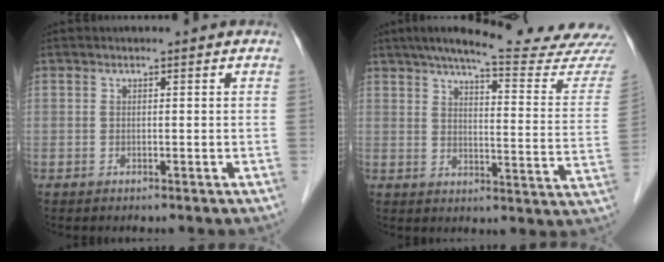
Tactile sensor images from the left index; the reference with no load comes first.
{"total": 21.5, "force": [19.6, -0.5, 8.9], "torque": [-0.124, -0.072, 0.239]}